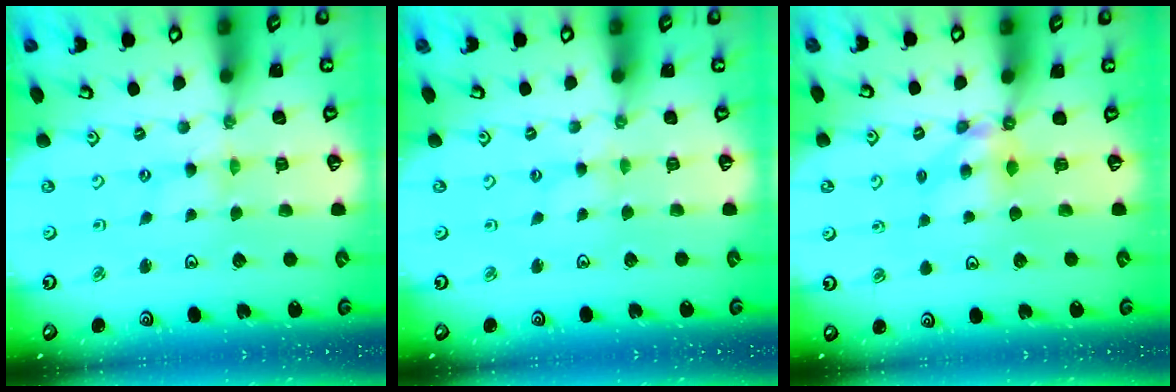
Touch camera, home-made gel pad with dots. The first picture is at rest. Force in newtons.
{"total": 1.2, "press": 1.2, "slide": 0.3}
{"total": 6.7, "press": 6.7, "slide": 0.2}